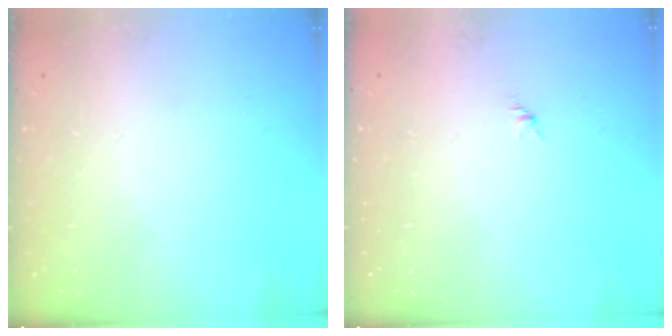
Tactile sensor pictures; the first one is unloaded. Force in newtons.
{"total": 1.6, "press": 1.5, "slide": 0.6}